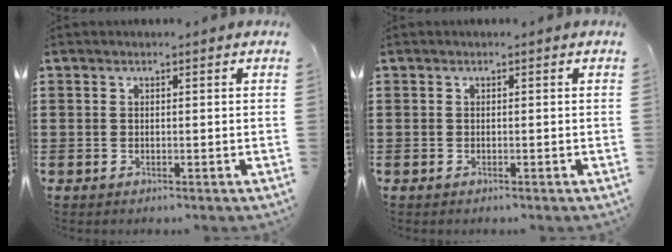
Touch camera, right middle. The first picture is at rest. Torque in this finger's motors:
{"motor_torque": [-0.14, 0.16, 0.00, 0.00]}